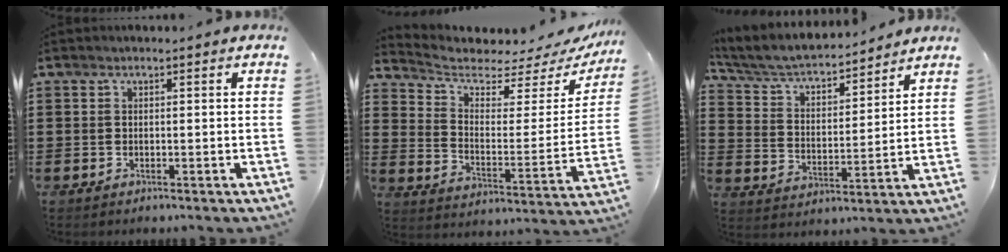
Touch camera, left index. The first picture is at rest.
{"total": 4.6, "force": [3.9, 1.6, 1.9], "torque": [-0.062, -0.034, 0.063]}
{"total": 5.2, "force": [4.7, 1.0, 1.9], "torque": [-0.060, -0.032, 0.074]}